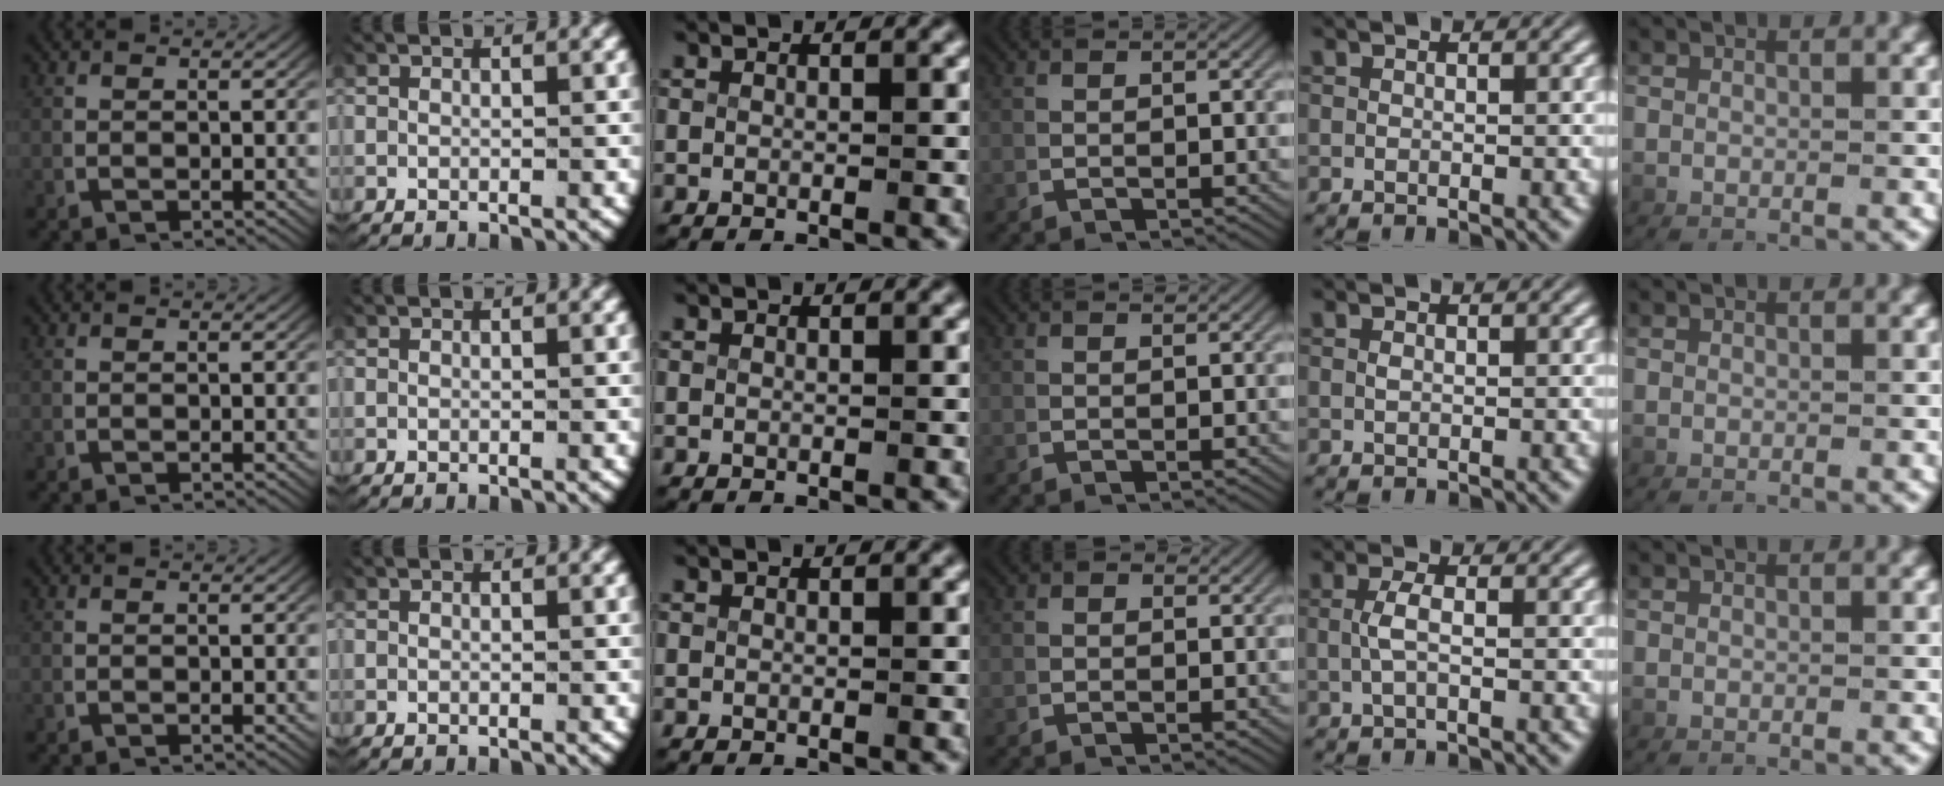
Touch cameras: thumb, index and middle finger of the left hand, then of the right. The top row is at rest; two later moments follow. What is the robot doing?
{"motion": "lift_and_place", "object": "key"}